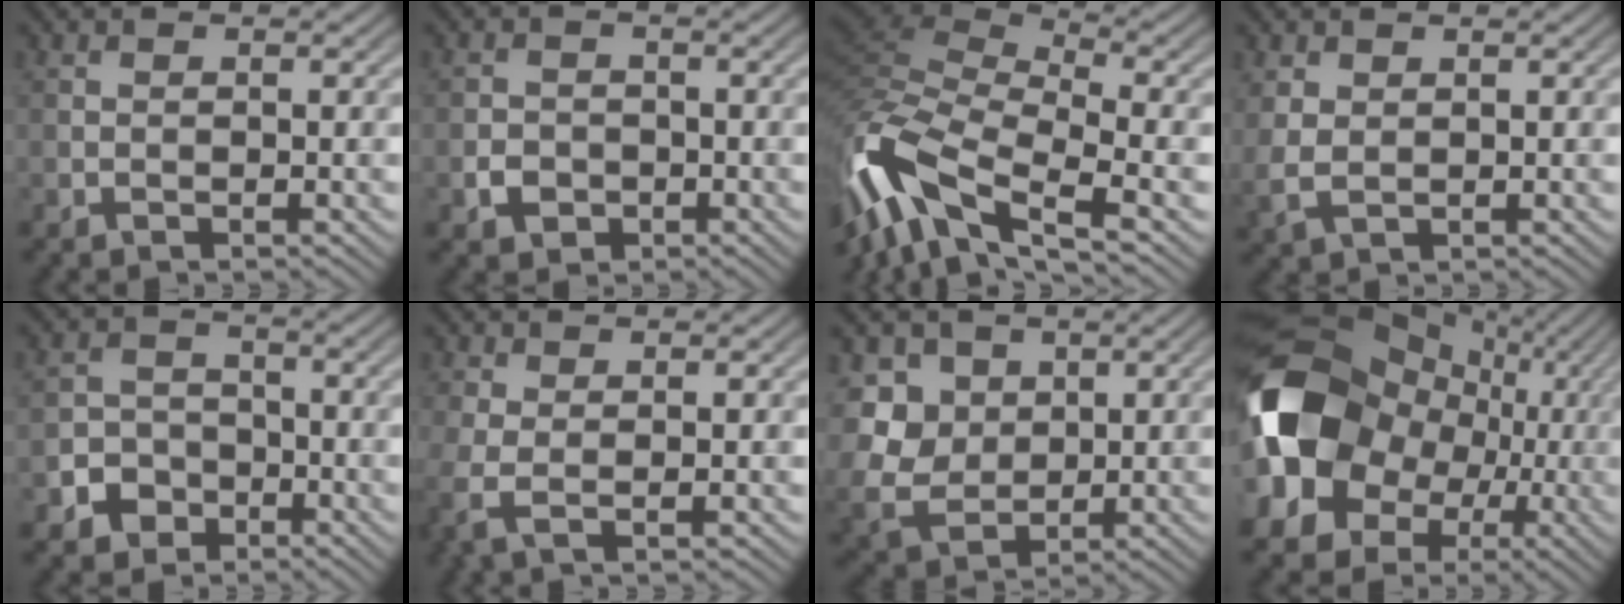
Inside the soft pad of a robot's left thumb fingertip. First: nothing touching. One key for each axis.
{"total": 2.6, "fx": -1.0, "fy": 2.2, "fz": 1.0, "tx": -0.015, "ty": -0.004, "tz": -0.022}
{"total": 14.5, "fx": -6.3, "fy": 5.5, "fz": 11.8, "tx": -0.289, "ty": -0.001, "tz": -0.123}
{"total": 2.9, "fx": 1.0, "fy": 2.1, "fz": 1.8, "tx": -0.055, "ty": -0.003, "tz": 0.024}
{"total": 4.0, "fx": -2.2, "fy": 3.2, "fz": 1.1, "tx": -0.018, "ty": 0.001, "tz": -0.047}
{"total": 2.7, "fx": 0.1, "fy": 1.1, "fz": 2.5, "tx": -0.077, "ty": -0.003, "tz": -0.004}
{"total": 8.3, "fx": 3.0, "fy": 6.5, "fz": 4.1, "tx": -0.148, "ty": 0.004, "tz": 0.055}
{"total": 19.0, "fx": -0.2, "fy": 15.3, "fz": 11.3, "tx": -0.256, "ty": -0.018, "tz": 0.007}